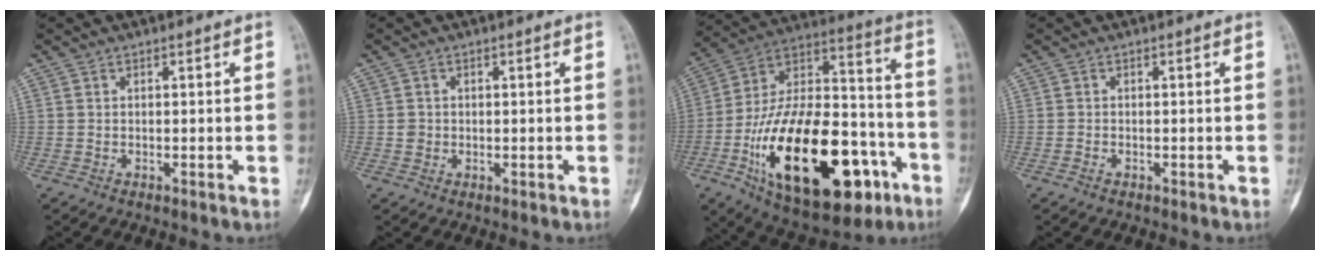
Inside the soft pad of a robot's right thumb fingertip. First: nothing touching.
{"total": 1.5, "force": [-0.1, 1.4, 0.4], "torque": [-0.004, 0.004, 0.000]}
{"total": 35.2, "force": [-13.1, 16.8, 28.0], "torque": [-0.476, 0.049, -0.194]}
{"total": 0.7, "force": [-0.5, 0.5, 0.3], "torque": [-0.009, 0.002, -0.011]}